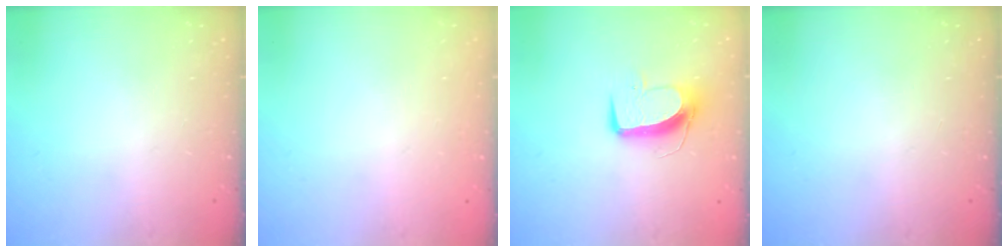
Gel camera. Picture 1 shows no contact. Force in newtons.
{"total": 0.0}
{"total": 9.9, "press": 9.8, "slide": 1.0}
{"total": 0.0}